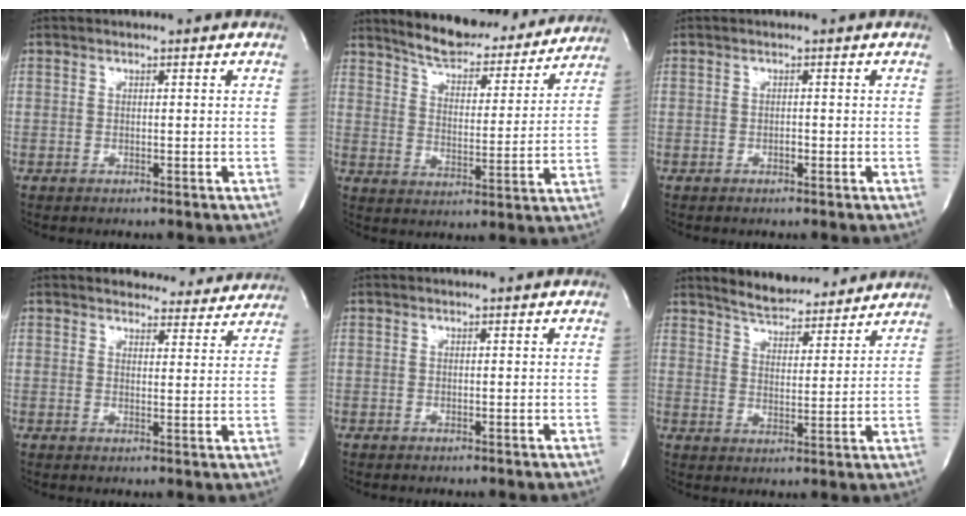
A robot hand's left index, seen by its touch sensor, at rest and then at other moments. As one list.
[{"total": 17.0, "force": [15.7, 4.0, 5.1], "torque": [-0.062, -0.013, 0.216]}, {"total": 0.5, "force": [-0.4, 0.2, 0.3], "torque": [-0.006, -0.001, -0.007]}, {"total": 9.4, "force": [8.9, 2.8, 1.1], "torque": [0.008, -0.010, 0.090]}, {"total": 0.0}, {"total": 10.1, "force": [9.4, 2.3, 2.8], "torque": [-0.043, 0.003, 0.141]}]